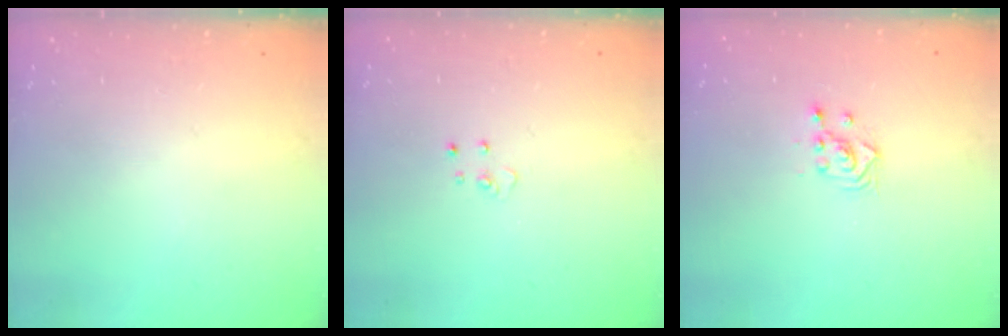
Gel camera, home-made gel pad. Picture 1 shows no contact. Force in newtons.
{"total": 3.4, "press": 3.4, "slide": 0.3}
{"total": 2.3, "press": 2.3, "slide": 0.2}